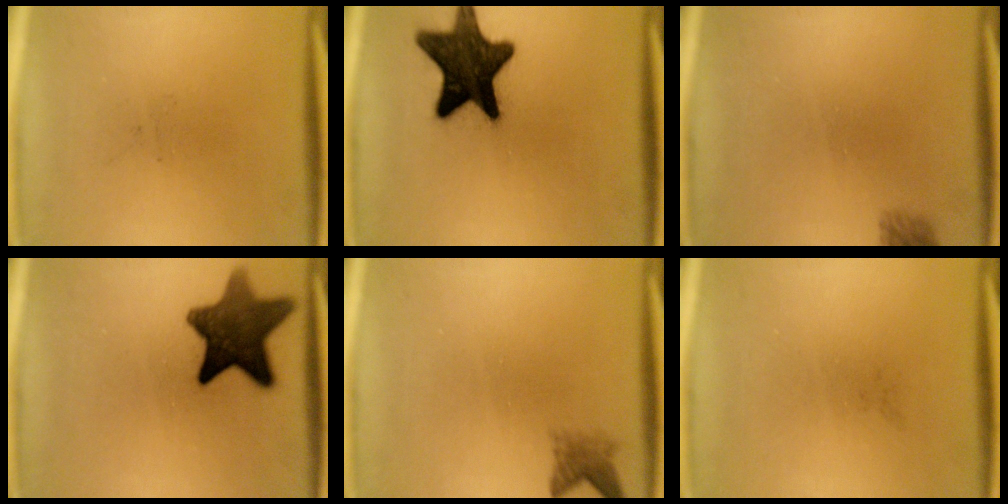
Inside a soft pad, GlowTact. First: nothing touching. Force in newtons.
{"total": 16.1}
{"total": 1.6}
{"total": 11.7}
{"total": 2.2}
{"total": 0.0}